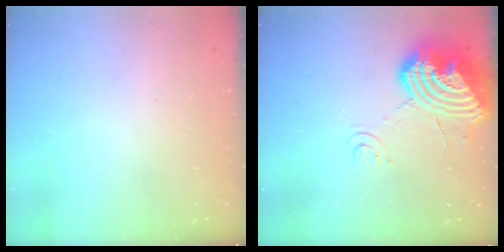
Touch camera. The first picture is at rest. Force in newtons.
{"total": 18.8, "press": 18.6, "slide": 2.6}